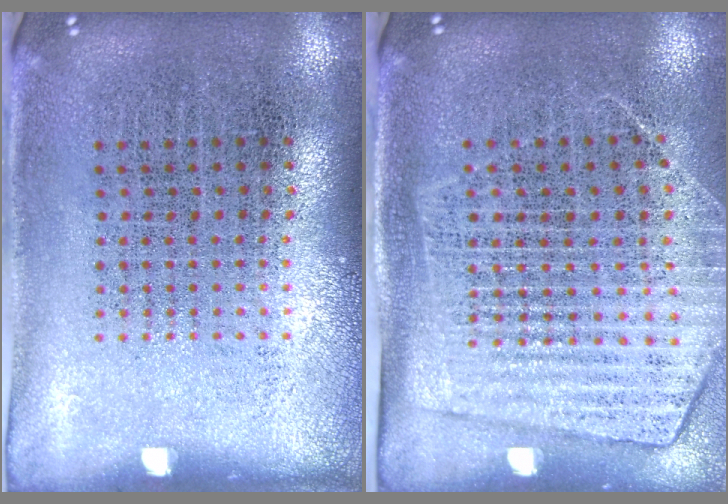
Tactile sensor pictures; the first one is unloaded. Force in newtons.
{"total": 1.8, "press": 1.5, "slide": 0.9}